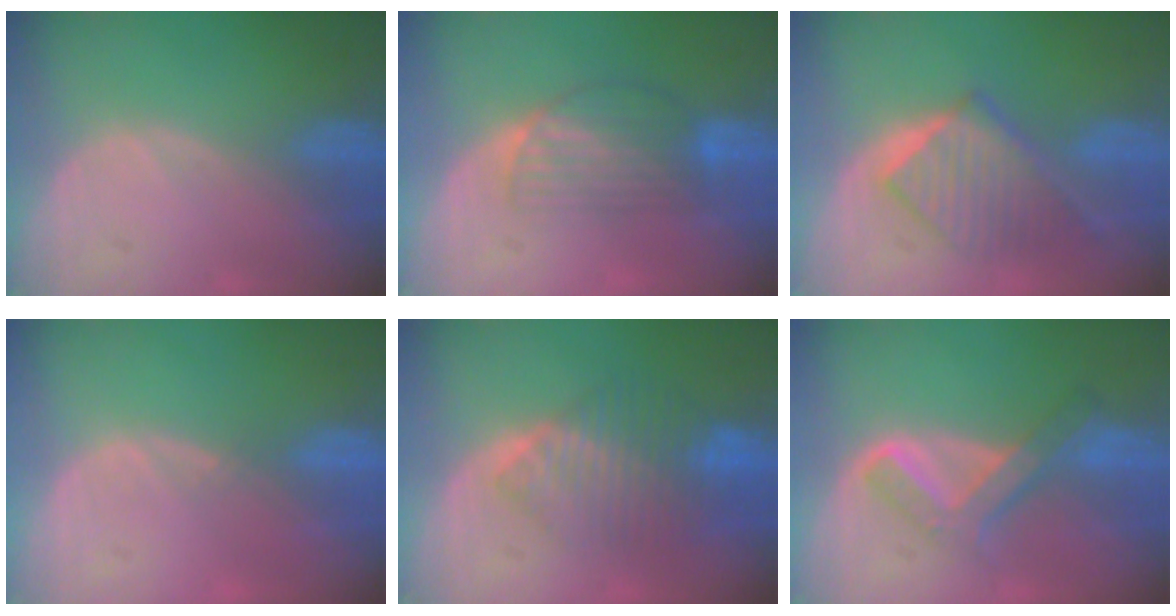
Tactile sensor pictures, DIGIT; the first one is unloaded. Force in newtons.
{"total": 6.5, "press": 5.5, "slide": 3.5}
{"total": 6.7, "press": 6.6, "slide": 0.6}
{"total": 0.6, "press": 0.5, "slide": 0.4}
{"total": 7.9, "press": 7.3, "slide": 2.9}
{"total": 6.7, "press": 5.7, "slide": 3.5}